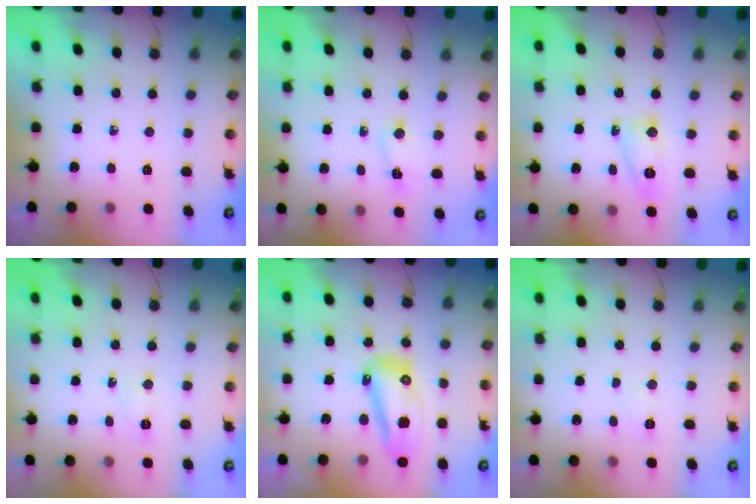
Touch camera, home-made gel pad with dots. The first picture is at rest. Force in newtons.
{"total": 2.1, "press": 2.1, "slide": 0.4}
{"total": 6.2, "press": 6.2, "slide": 0.6}
{"total": 3.5, "press": 3.3, "slide": 1.2}
{"total": 13.9, "press": 13.8, "slide": 1.8}
{"total": 3.1, "press": 3.0, "slide": 0.6}